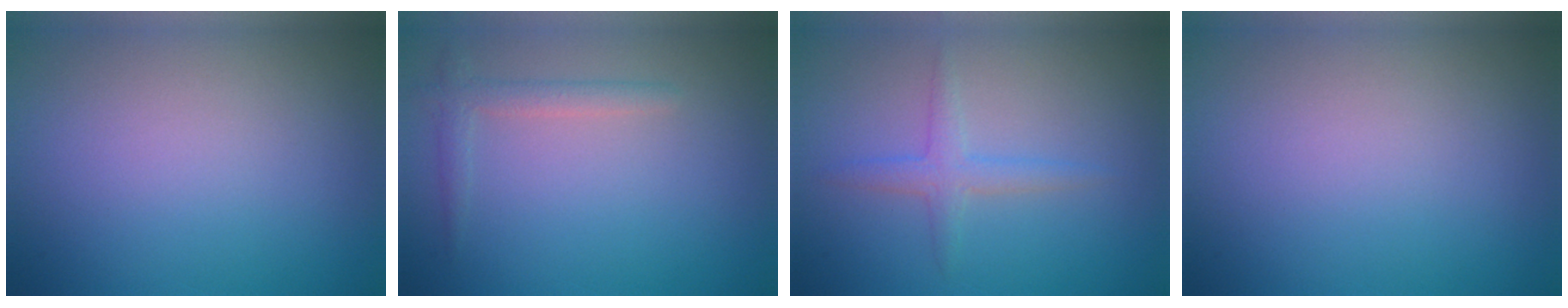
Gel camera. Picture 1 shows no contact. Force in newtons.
{"total": 1.7, "press": 1.6, "slide": 0.1}
{"total": 1.9, "press": 1.9, "slide": 0.1}
{"total": 0.0}